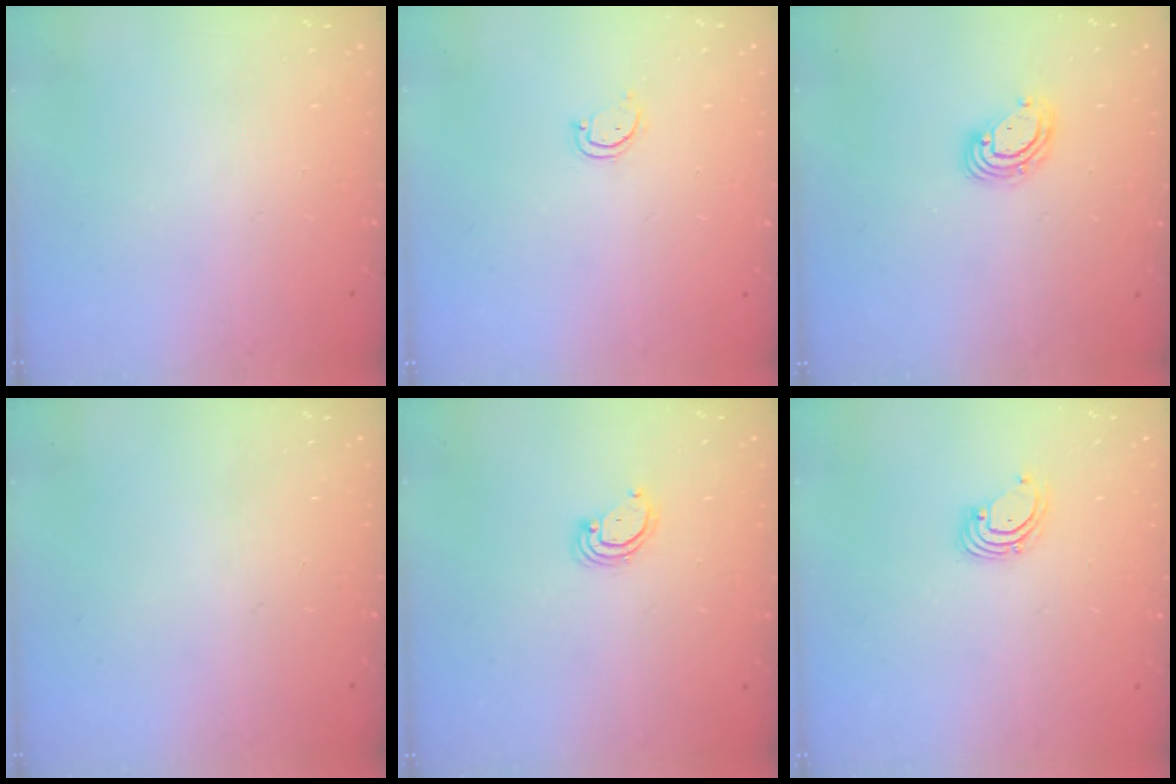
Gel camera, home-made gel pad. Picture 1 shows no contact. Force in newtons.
{"total": 2.7, "press": 2.6, "slide": 0.3}
{"total": 5.7, "press": 5.6, "slide": 0.8}
{"total": 0.0}
{"total": 3.1, "press": 3.0, "slide": 0.3}
{"total": 1.8, "press": 1.8, "slide": 0.2}